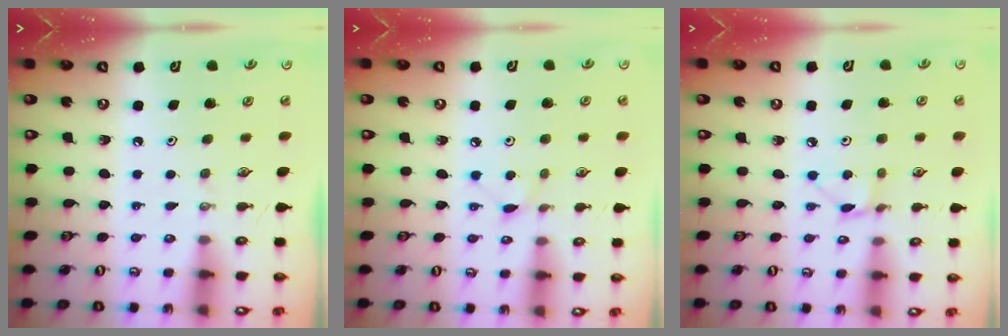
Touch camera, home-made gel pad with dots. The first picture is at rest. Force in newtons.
{"total": 3.8, "press": 3.8, "slide": 0.6}
{"total": 3.6, "press": 3.6, "slide": 0.4}